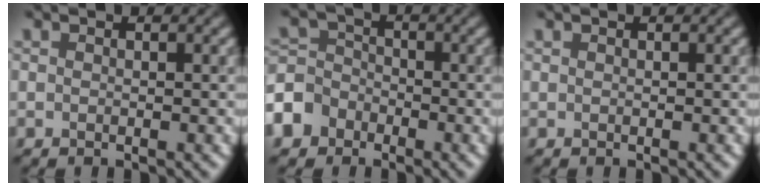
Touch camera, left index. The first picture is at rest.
{"total": 5.8, "force": [-3.5, 4.5, 1.3], "torque": [-0.019, -0.006, -0.079]}
{"total": 0.0}